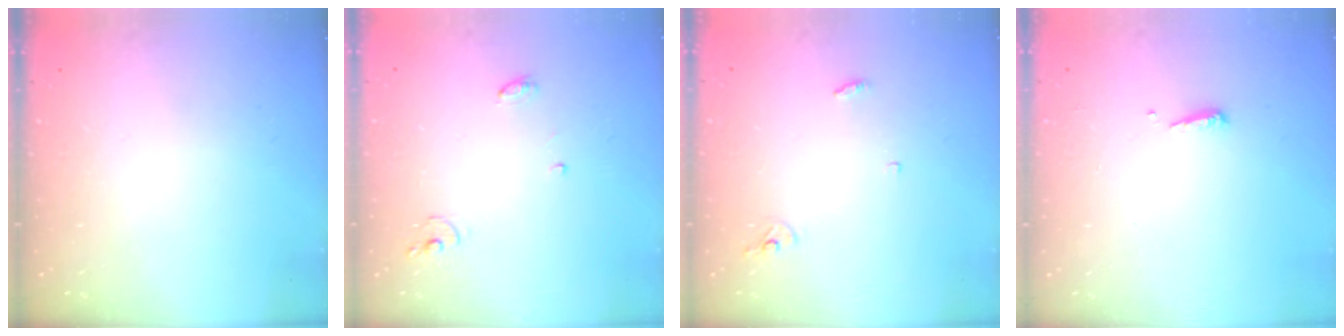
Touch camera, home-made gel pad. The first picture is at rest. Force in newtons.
{"total": 4.2, "press": 4.2, "slide": 0.2}
{"total": 2.9, "press": 2.9, "slide": 0.2}
{"total": 3.7, "press": 3.6, "slide": 0.6}